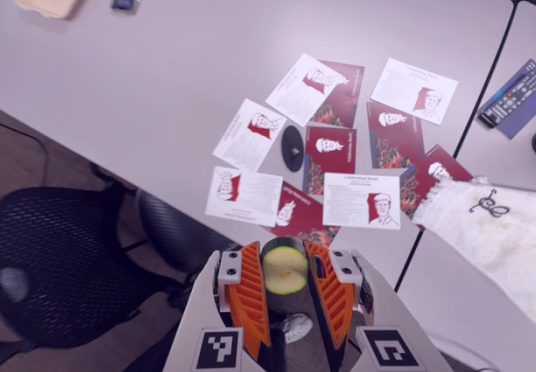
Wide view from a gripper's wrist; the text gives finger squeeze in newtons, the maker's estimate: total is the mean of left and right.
{"total": 10.8, "left": 10.7, "right": 10.9}